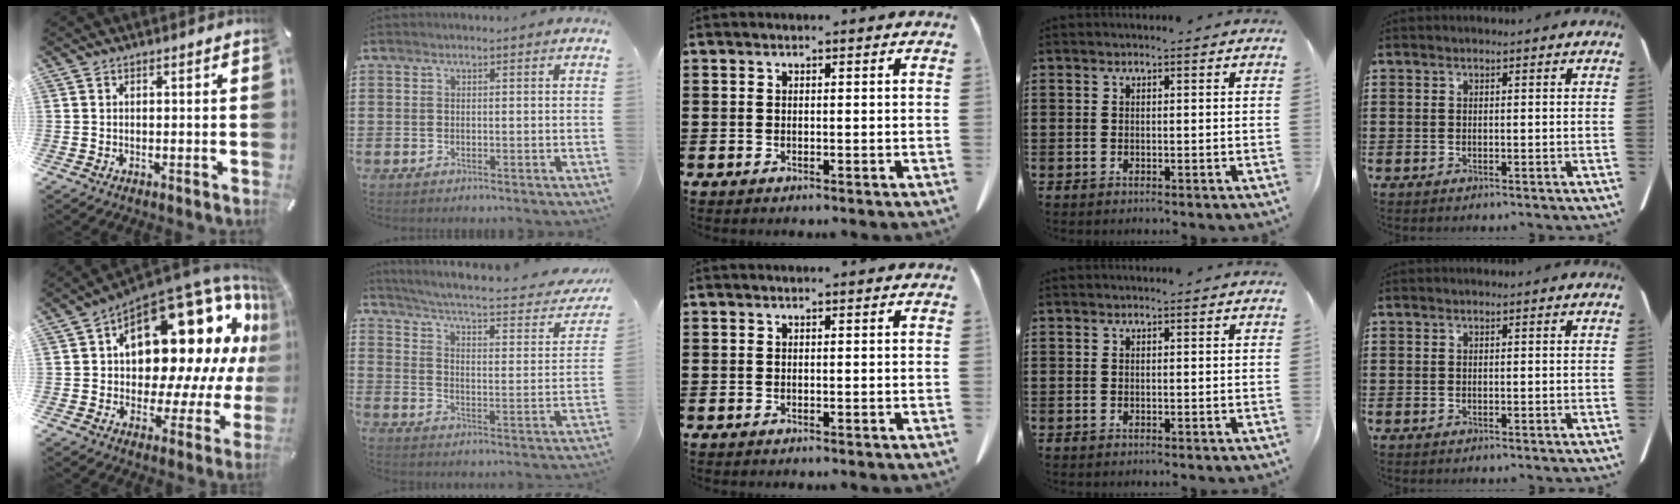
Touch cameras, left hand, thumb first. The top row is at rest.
{"thumb": {"total": 27.7, "force": [9.8, 15.0, 21.2], "torque": [-0.304, -0.087, 0.178]}, "index": {"total": 4.6, "force": [3.7, -0.4, 2.7], "torque": [-0.073, -0.037, 0.053]}}